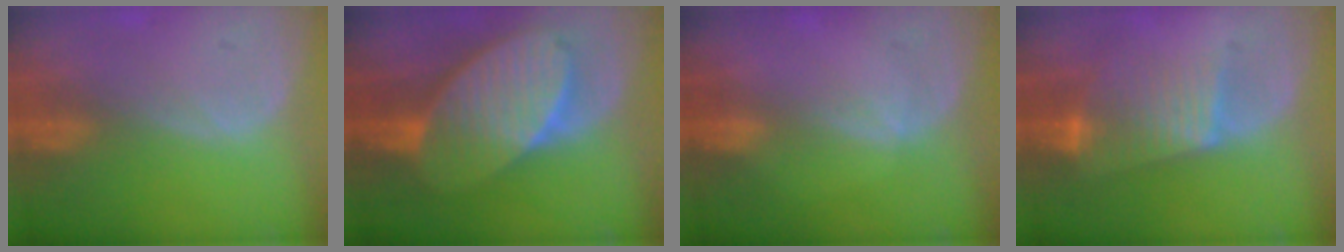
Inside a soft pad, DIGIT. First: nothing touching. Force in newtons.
{"total": 10.7, "press": 10.7, "slide": 0.6}
{"total": 1.2, "press": 0.7, "slide": 0.9}
{"total": 7.5, "press": 6.6, "slide": 3.6}